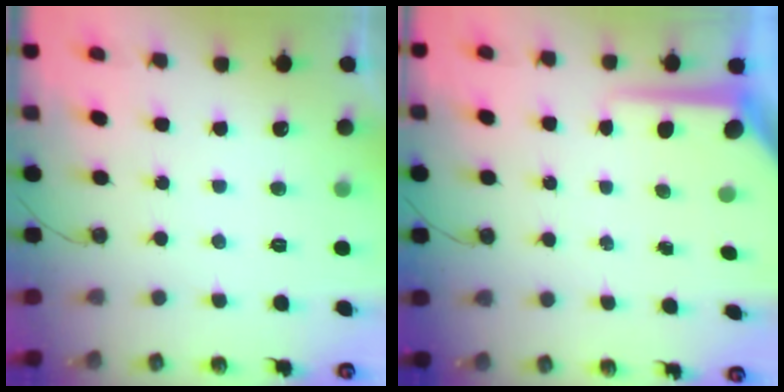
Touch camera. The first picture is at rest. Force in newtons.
{"total": 8.7, "press": 8.6, "slide": 0.9}